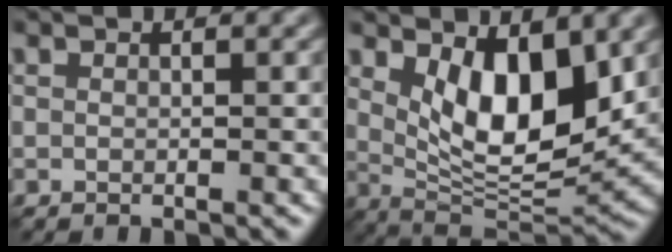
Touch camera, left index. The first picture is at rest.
{"total": 8.3, "force": [2.4, 3.6, 7.1], "torque": [-0.119, -0.024, 0.047]}